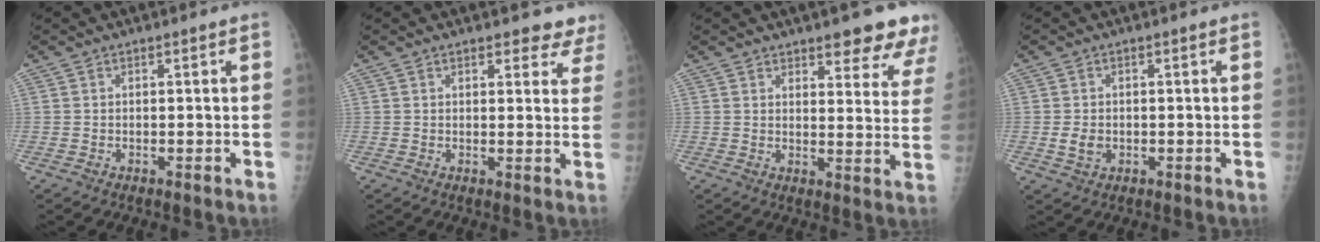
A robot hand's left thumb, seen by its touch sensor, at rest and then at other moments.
{"total": 5.9, "force": [5.2, 2.4, 1.6], "torque": [0.024, -0.024, 0.046]}
{"total": 11.4, "force": [8.8, 3.5, 6.3], "torque": [-0.032, -0.047, 0.095]}
{"total": 2.6, "force": [-0.3, 2.0, 1.6], "torque": [-0.024, 0.000, -0.002]}